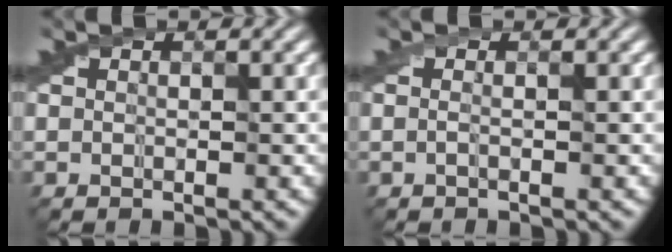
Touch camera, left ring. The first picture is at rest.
{"total": 0.6, "force": [-0.2, -0.2, 0.5], "torque": [-0.019, 0.000, -0.005]}